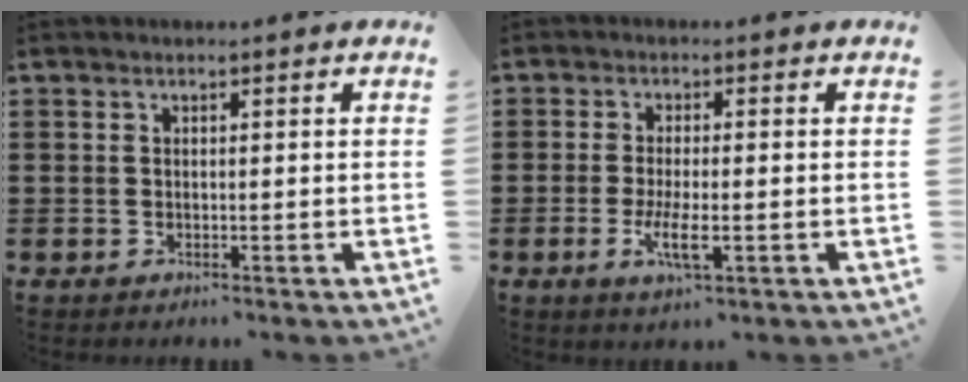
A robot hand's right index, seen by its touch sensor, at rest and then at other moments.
{"total": 5.1, "force": [-1.6, 1.1, 4.7], "torque": [-0.098, -0.012, -0.032]}